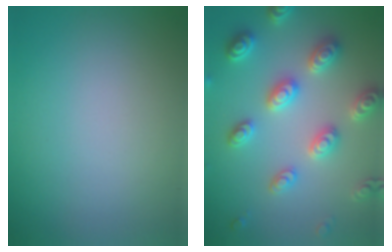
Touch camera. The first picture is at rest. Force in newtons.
{"total": 5.2, "press": 5.1, "slide": 1.1}